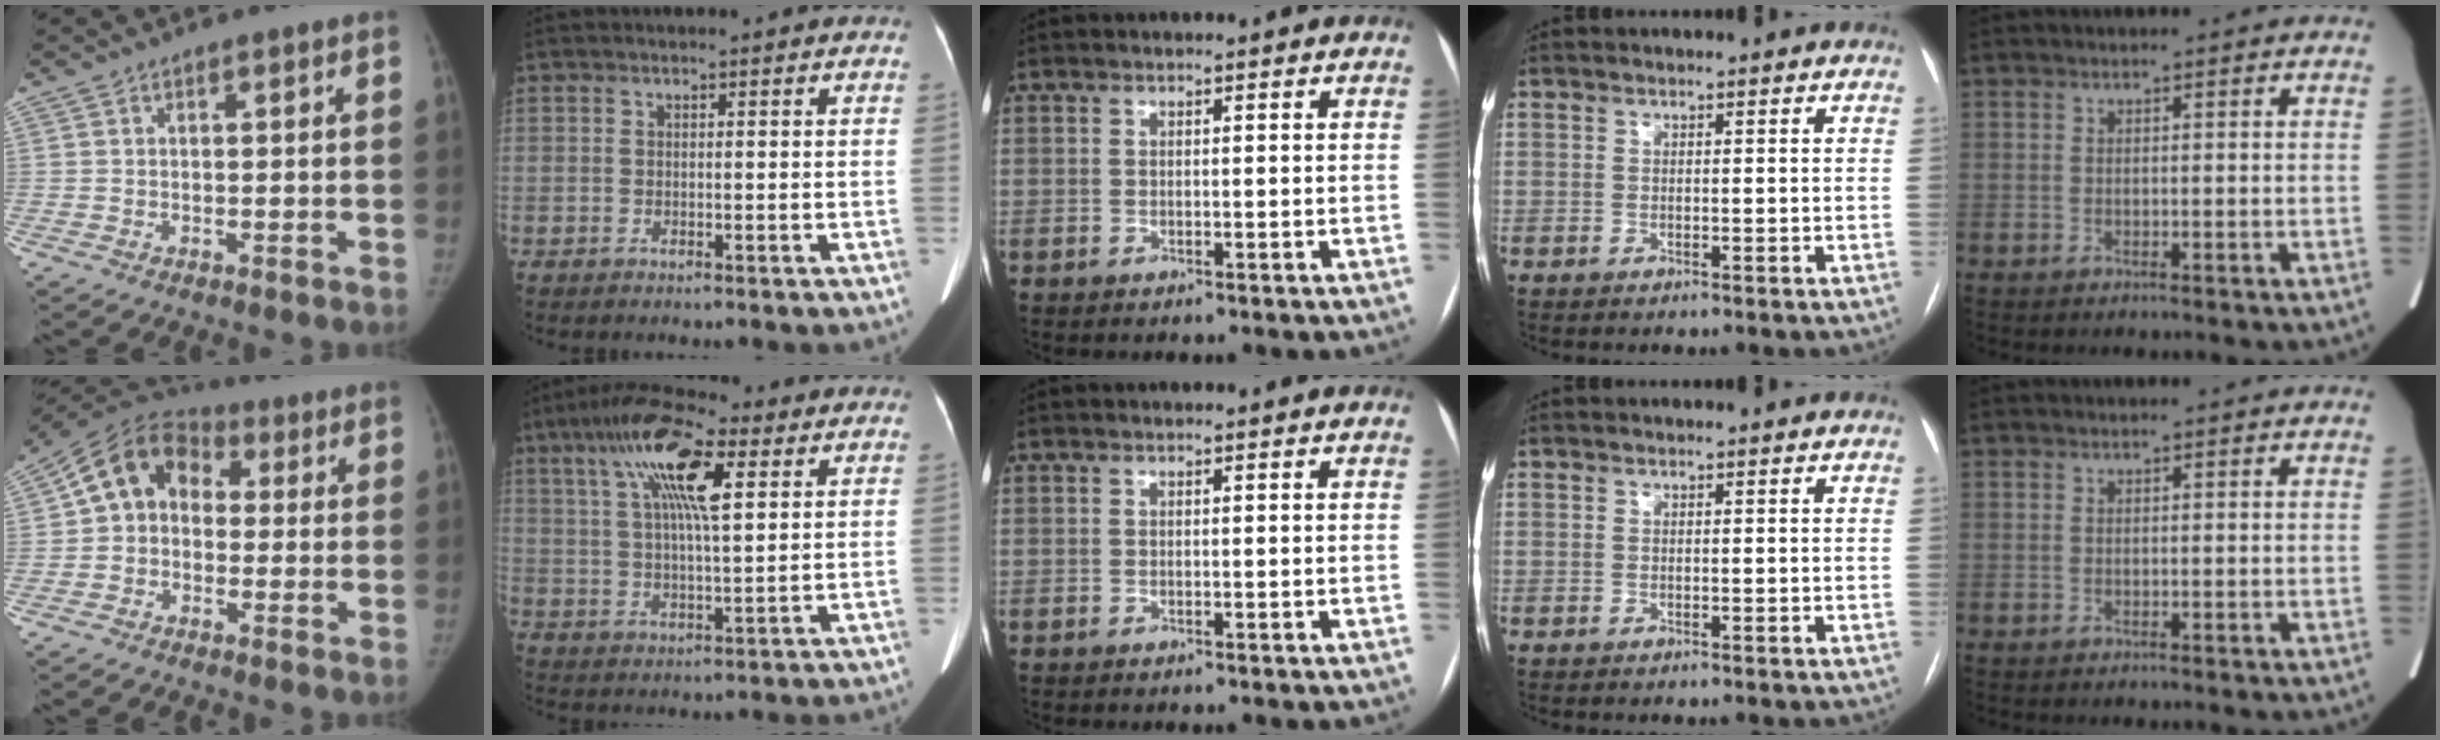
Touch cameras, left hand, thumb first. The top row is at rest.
{"thumb": {"total": 11.7, "force": [1.1, 9.4, 6.9], "torque": [-0.101, 0.036, 0.002]}, "index": {"total": 13.3, "force": [5.4, 3.0, 11.7], "torque": [-0.223, 0.027, 0.091]}}